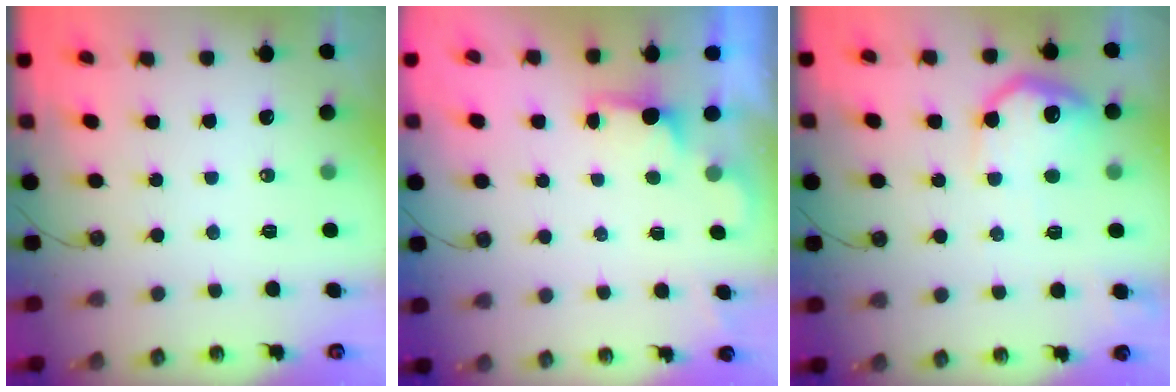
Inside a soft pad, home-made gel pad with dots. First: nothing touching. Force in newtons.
{"total": 0.9, "press": 0.4, "slide": 0.8}
{"total": 12.1, "press": 12.1, "slide": 0.3}